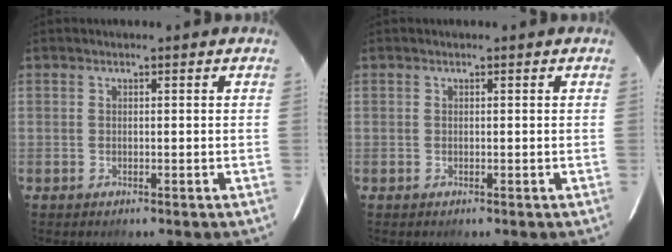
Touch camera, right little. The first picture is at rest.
{"total": 0.0}